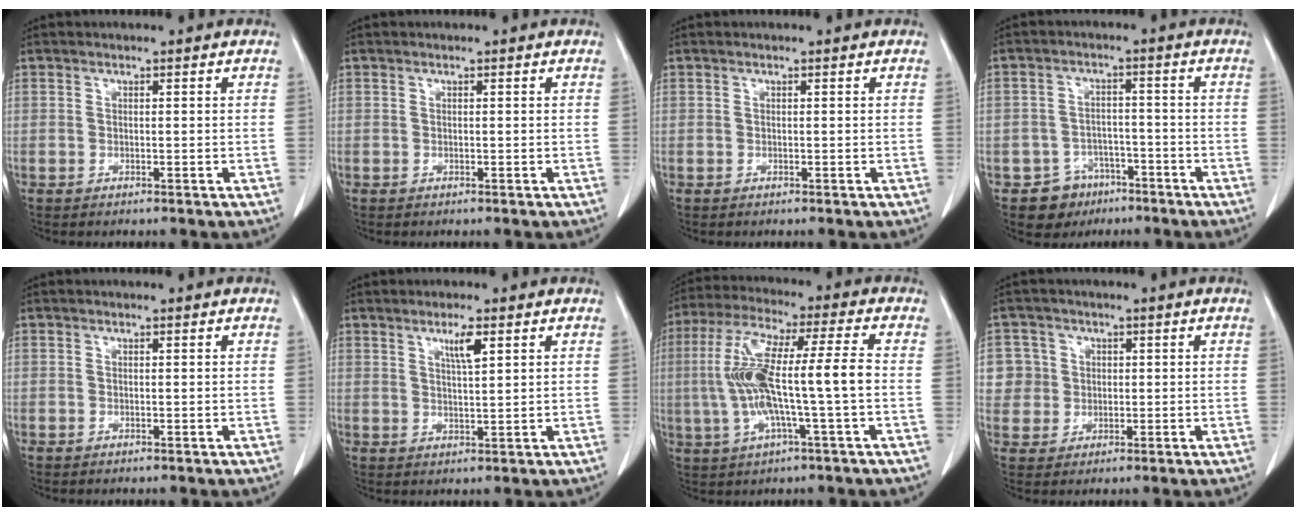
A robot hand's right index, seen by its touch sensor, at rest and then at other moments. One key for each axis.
{"total": 0.0}
{"total": 0.0}
{"total": 6.0, "fx": -3.6, "fy": 4.8, "fz": 0.3, "tx": 0.001, "ty": 0.012, "tz": -0.051}
{"total": 0.0}
{"total": 3.4, "fx": 1.8, "fy": 0.2, "fz": 2.9, "tx": -0.053, "ty": -0.004, "tz": 0.033}
{"total": 13.7, "fx": -1.1, "fy": 0.9, "fz": 13.6, "tx": -0.275, "ty": 0.021, "tz": -0.024}
{"total": 6.1, "fx": 1.2, "fy": 6.0, "fz": 0.3, "tx": -0.001, "ty": 0.017, "tz": 0.026}